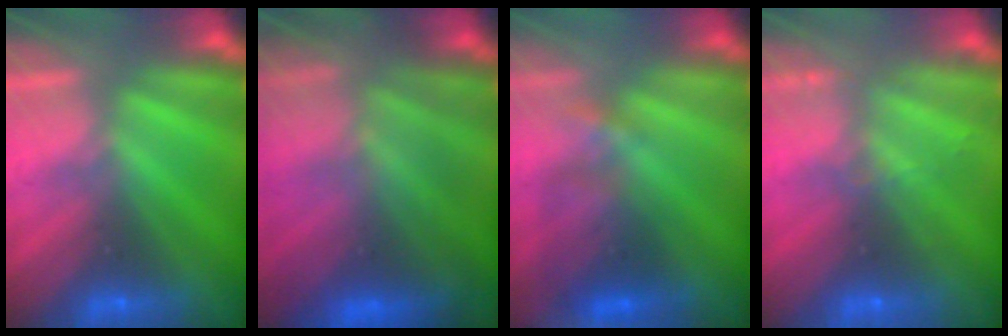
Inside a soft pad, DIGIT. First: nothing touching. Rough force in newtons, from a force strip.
{"total": 8.7}
{"total": 3.7}
{"total": 2.0}